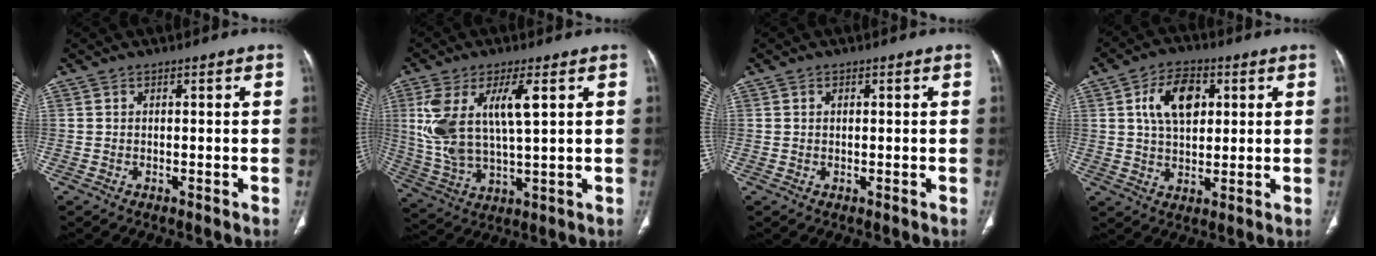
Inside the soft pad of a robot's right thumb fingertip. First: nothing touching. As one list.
[{"total": 14.1, "force": [3.8, 5.3, 12.5], "torque": [-0.265, -0.011, 0.083]}, {"total": 0.6, "force": [0.2, 0.4, 0.4], "torque": [-0.003, 0.000, 0.003]}, {"total": 10.1, "force": [2.9, 6.3, 7.4], "torque": [-0.109, 0.000, 0.049]}]